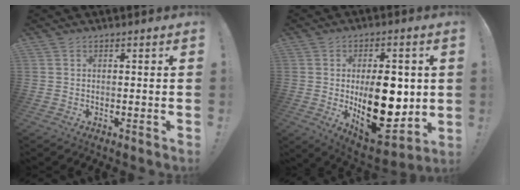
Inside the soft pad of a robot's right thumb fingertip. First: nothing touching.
{"total": 19.8, "force": [-0.5, 10.8, 16.6], "torque": [-0.233, -0.020, 0.006]}